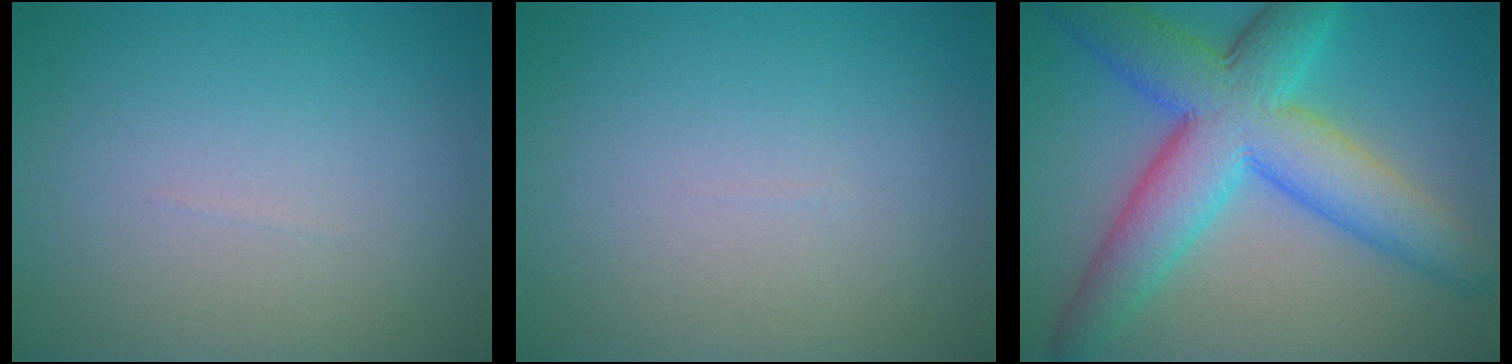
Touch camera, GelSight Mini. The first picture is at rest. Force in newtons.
{"total": 0.0}
{"total": 10.1, "press": 10.1, "slide": 0.4}